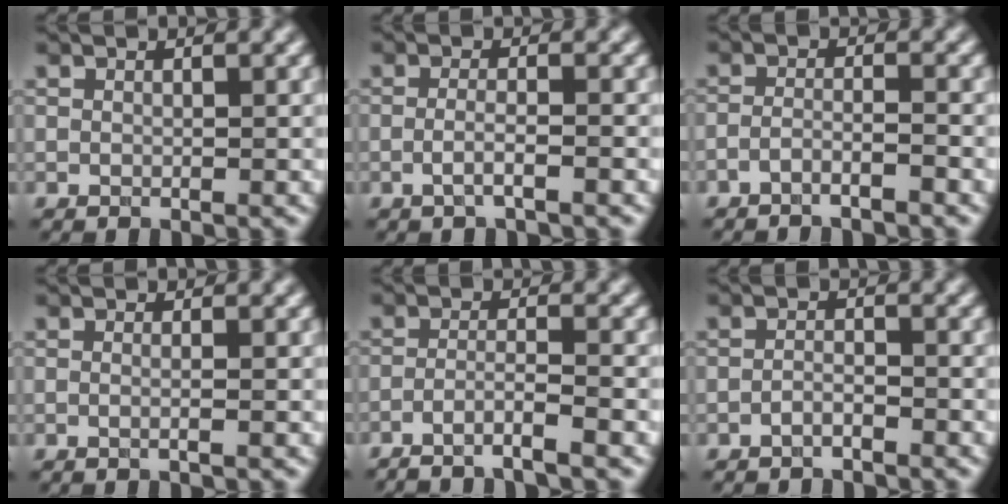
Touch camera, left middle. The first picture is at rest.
{"total": 1.7, "force": [-0.7, 0.4, 1.5], "torque": [-0.027, -0.001, -0.020]}
{"total": 1.9, "force": [-1.6, 0.2, 1.0], "torque": [-0.016, -0.001, -0.037]}
{"total": 1.8, "force": [0.1, 0.9, 1.6], "torque": [-0.003, -0.009, -0.024]}
{"total": 3.3, "force": [-2.4, 0.2, 2.3], "torque": [-0.027, 0.004, -0.059]}
{"total": 1.2, "force": [-1.1, 0.2, 0.5], "torque": [-0.011, 0.002, -0.022]}